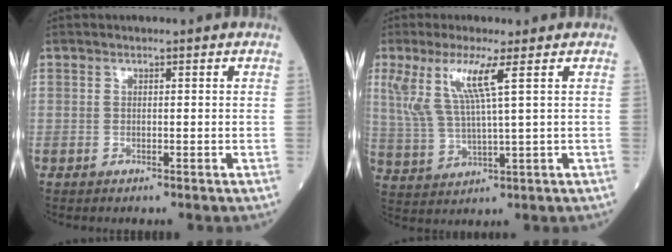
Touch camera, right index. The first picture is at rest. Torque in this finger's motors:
{"motor_torque": [1.15, 0.71, 0.48, 0.18]}